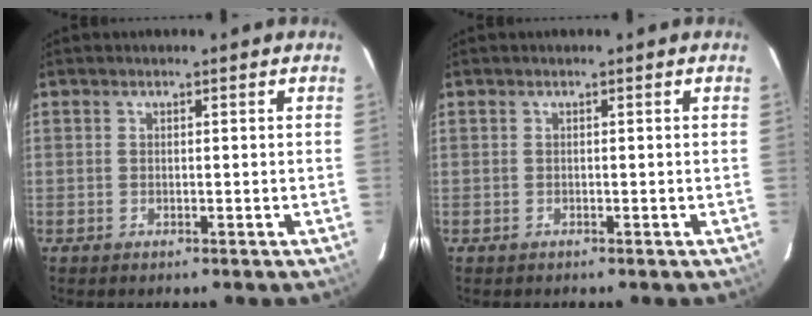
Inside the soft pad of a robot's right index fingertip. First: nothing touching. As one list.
[{"total": 0.0}]